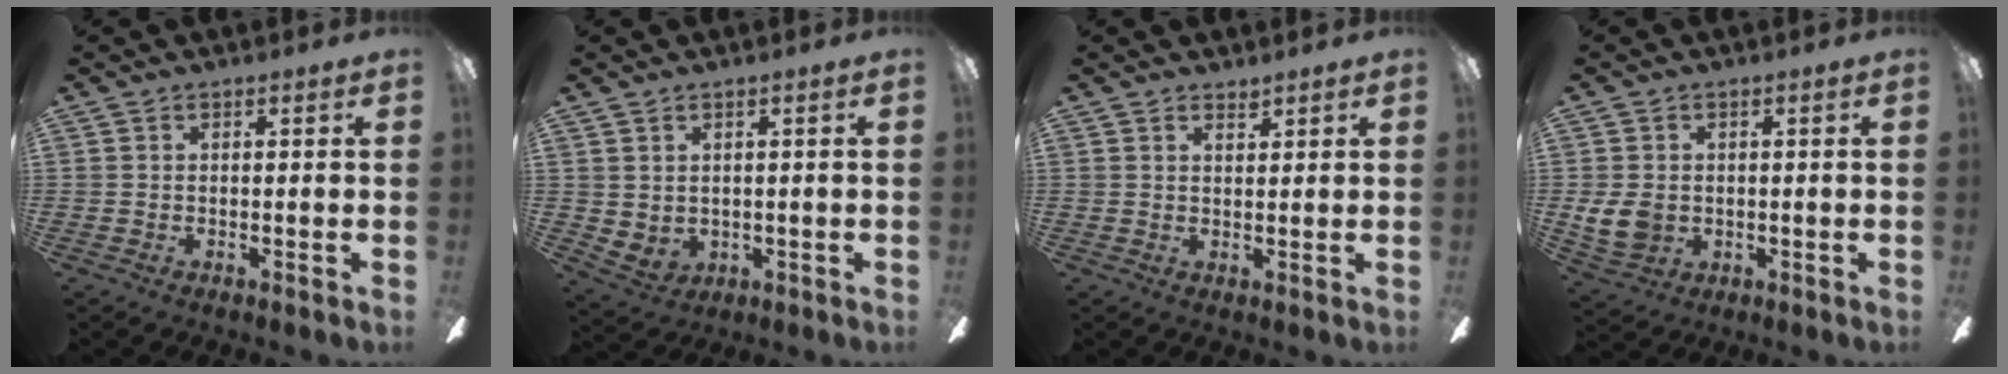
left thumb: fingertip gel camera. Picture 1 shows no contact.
{"total": 2.8, "force": [2.1, 1.6, 0.7], "torque": [-0.020, -0.013, 0.041]}
{"total": 1.8, "force": [1.7, 0.2, 0.2], "torque": [-0.007, -0.006, 0.033]}
{"total": 6.5, "force": [0.2, 5.3, 3.8], "torque": [-0.087, 0.004, 0.006]}